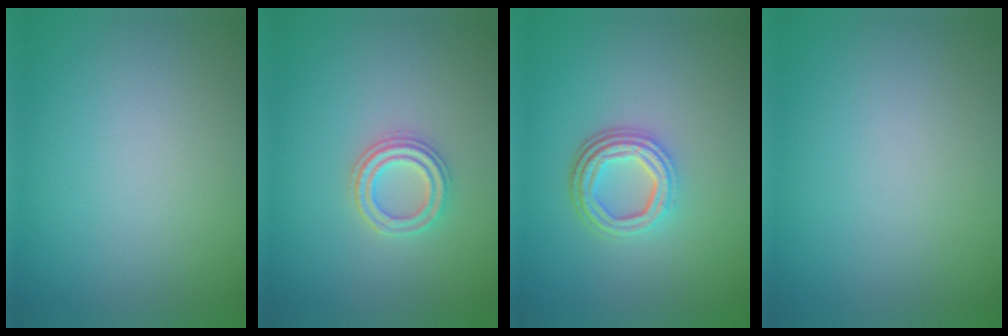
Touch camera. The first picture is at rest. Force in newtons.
{"total": 2.5, "press": 2.4, "slide": 0.7}
{"total": 4.5, "press": 3.3, "slide": 3.1}
{"total": 0.0}